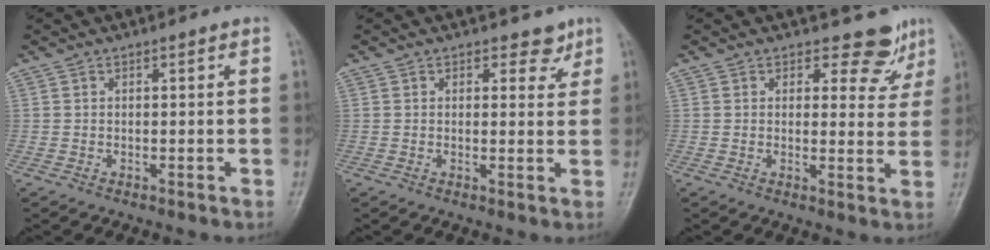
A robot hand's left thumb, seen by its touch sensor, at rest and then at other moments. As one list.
[{"total": 2.8, "force": [2.0, 1.8, 0.9], "torque": [0.012, -0.011, 0.023]}, {"total": 5.5, "force": [4.5, 3.1, 0.8], "torque": [0.019, -0.035, 0.045]}]